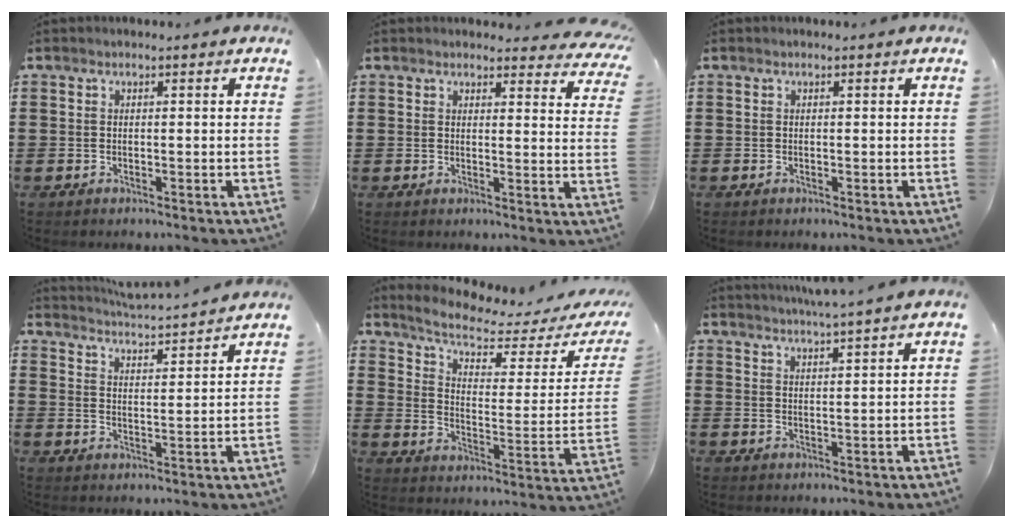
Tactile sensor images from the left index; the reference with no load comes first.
{"total": 3.1, "force": [3.0, 0.5, 0.7], "torque": [-0.009, -0.016, 0.053]}
{"total": 0.0}
{"total": 3.7, "force": [3.7, -0.7, 0.3], "torque": [-0.024, -0.029, 0.060]}
{"total": 5.7, "force": [4.7, 0.9, 3.1], "torque": [-0.078, -0.033, 0.073]}
{"total": 2.9, "force": [2.8, -0.9, 0.4], "torque": [-0.015, -0.015, 0.049]}